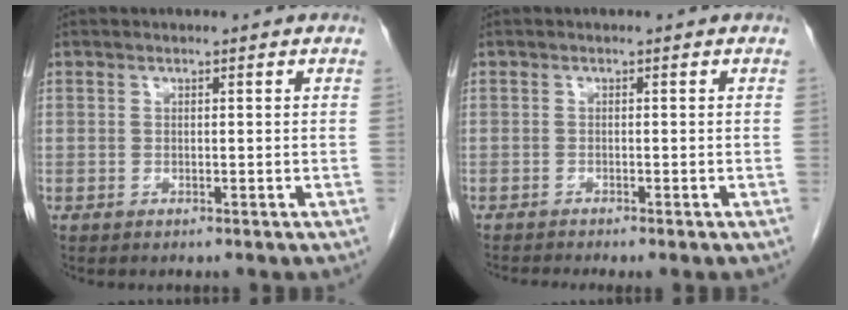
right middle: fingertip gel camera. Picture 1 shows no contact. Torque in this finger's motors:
{"motor_torque": [1.13, -1.01, 0.11, 0.07]}